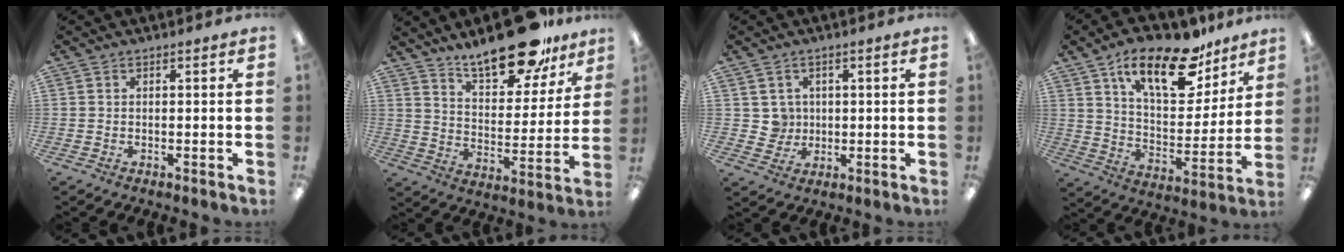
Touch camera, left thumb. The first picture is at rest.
{"total": 17.9, "force": [14.7, 6.1, 8.2], "torque": [-0.121, -0.099, 0.252]}
{"total": 4.2, "force": [1.3, 4.0, -0.1], "torque": [0.002, 0.001, 0.021]}
{"total": 20.2, "force": [13.2, 8.6, 12.6], "torque": [-0.194, -0.075, 0.221]}